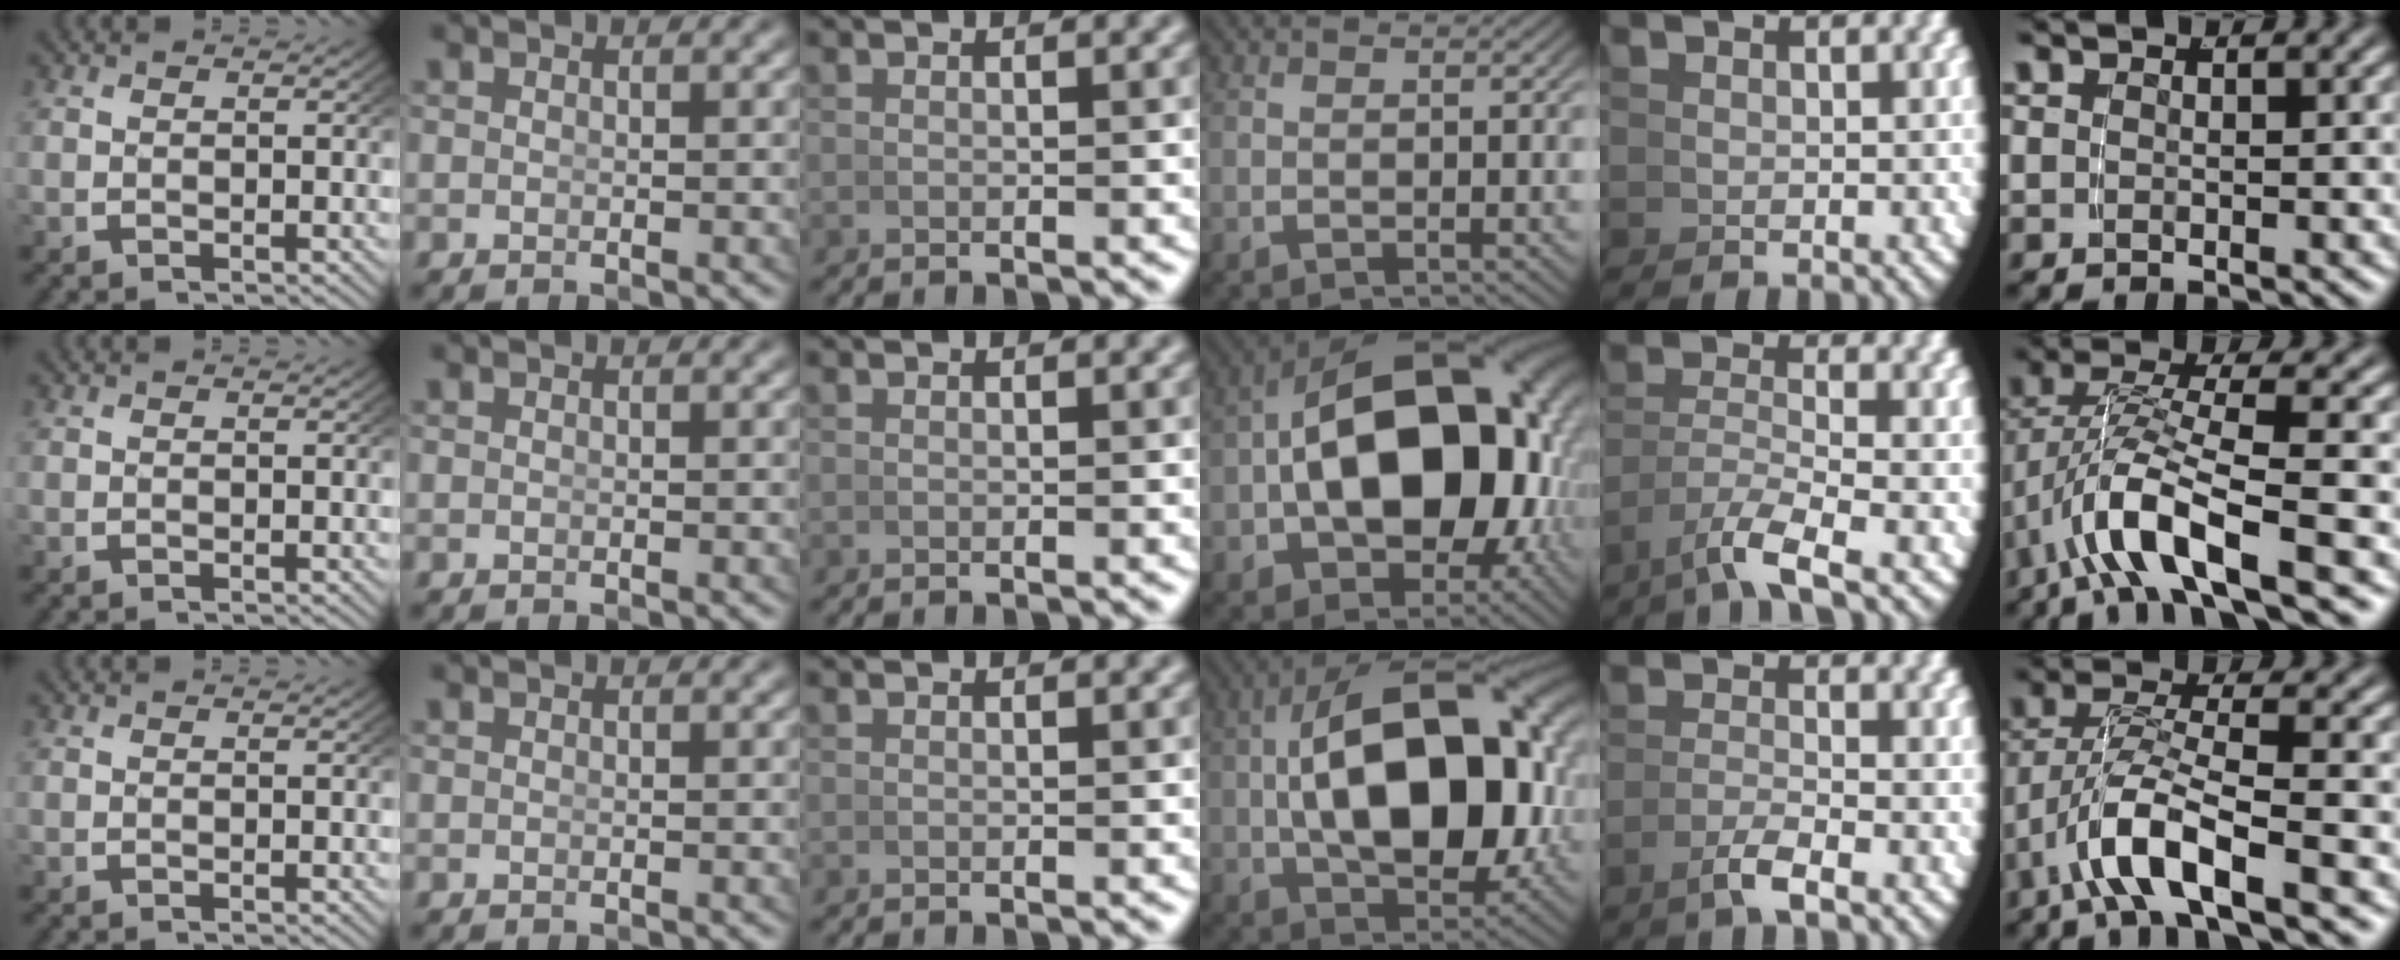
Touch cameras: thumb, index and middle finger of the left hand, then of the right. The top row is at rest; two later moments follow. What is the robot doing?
{"motion": "lift_and_place", "object": "bowl"}